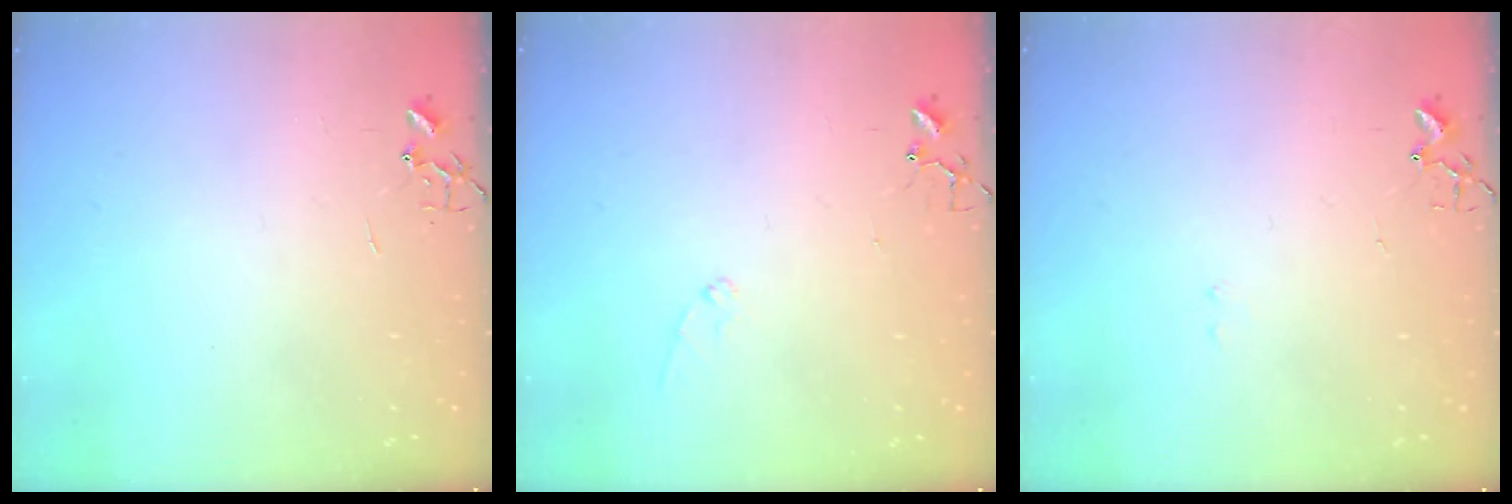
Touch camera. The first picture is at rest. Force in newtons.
{"total": 6.8, "press": 6.8, "slide": 0.7}
{"total": 6.8, "press": 6.8, "slide": 0.6}